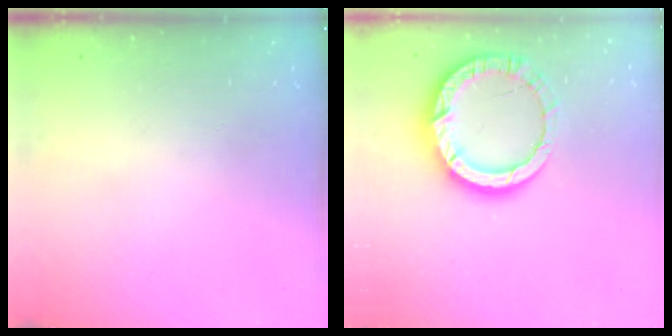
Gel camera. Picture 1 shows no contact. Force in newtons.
{"total": 13.6, "press": 13.5, "slide": 1.1}